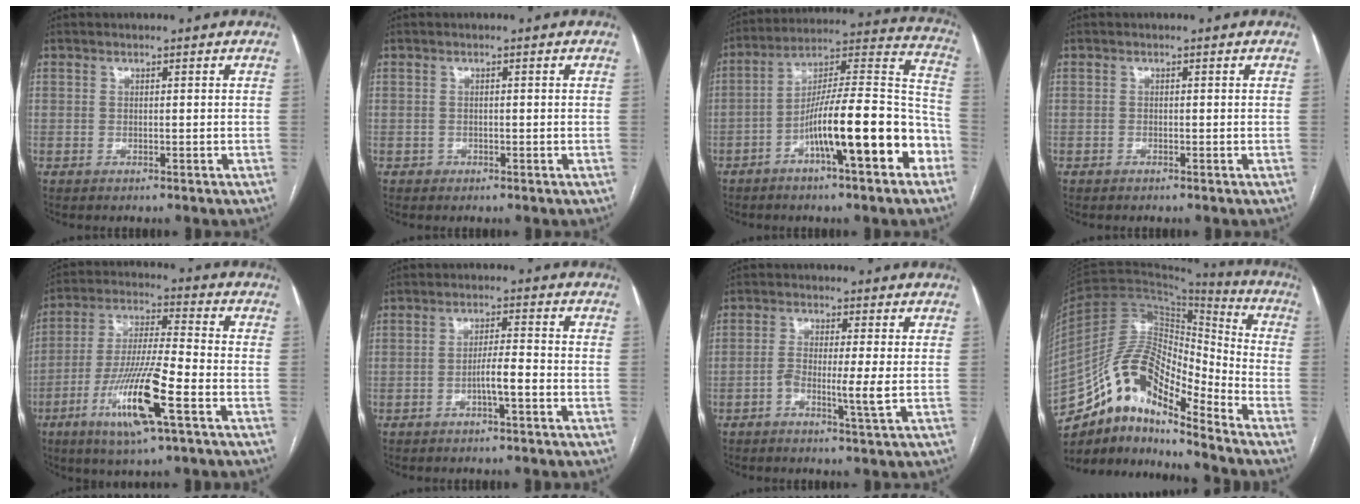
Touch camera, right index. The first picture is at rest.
{"total": 0.6, "force": [-0.3, 0.6, 0.1], "torque": [-0.001, 0.003, -0.005]}
{"total": 18.6, "force": [-7.6, 2.7, 16.7], "torque": [-0.256, 0.023, -0.119]}
{"total": 0.0}
{"total": 14.6, "force": [-6.1, 1.1, 13.2], "torque": [-0.263, -0.018, -0.111]}
{"total": 3.9, "force": [-1.6, 0.2, 3.6], "torque": [-0.060, 0.005, -0.028]}
{"total": 4.4, "force": [-1.1, -0.2, 4.3], "torque": [-0.079, -0.005, -0.021]}
{"total": 16.4, "force": [-11.9, 4.8, 10.3], "torque": [-0.187, 0.045, -0.210]}